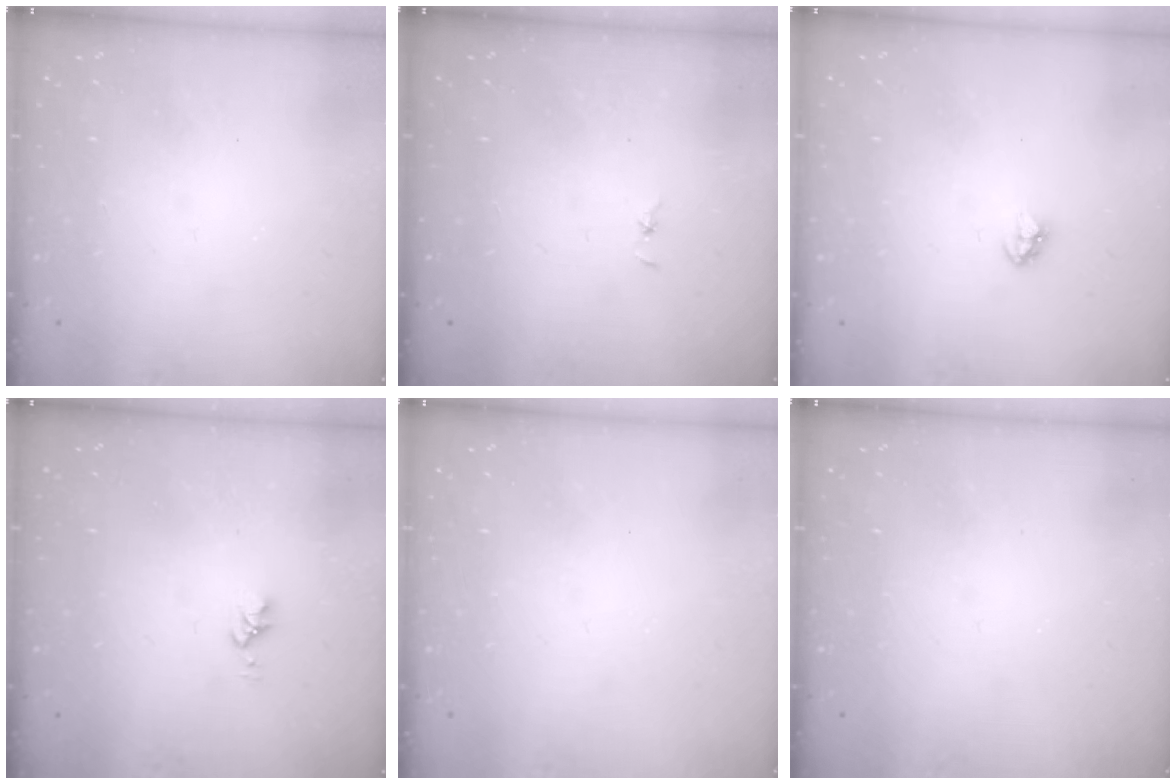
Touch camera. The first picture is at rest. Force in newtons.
{"total": 0.7, "press": 0.7, "slide": 0.1}
{"total": 2.9, "press": 2.9, "slide": 0.2}
{"total": 3.0, "press": 3.0, "slide": 0.4}
{"total": 0.0}
{"total": 0.0}